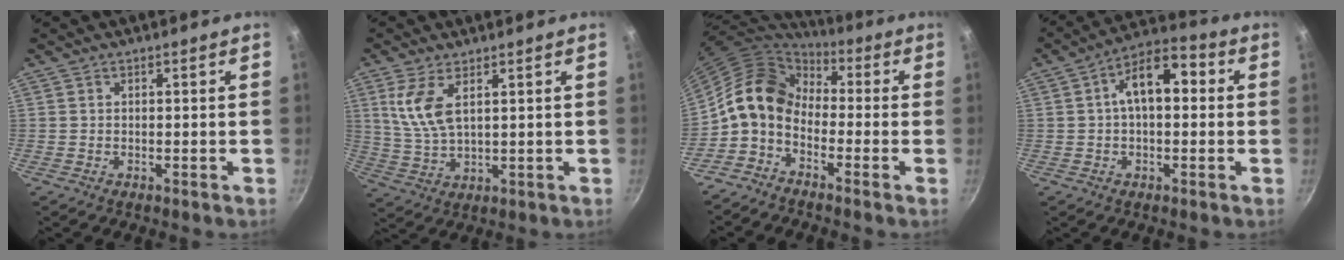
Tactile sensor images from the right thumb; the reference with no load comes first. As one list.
[{"total": 7.6, "force": [3.0, 3.3, 6.2], "torque": [-0.126, -0.019, 0.068]}, {"total": 10.4, "force": [-1.4, 7.7, 6.9], "torque": [-0.104, 0.045, -0.050]}, {"total": 10.7, "force": [1.4, 6.0, 8.7], "torque": [-0.110, 0.032, 0.008]}]